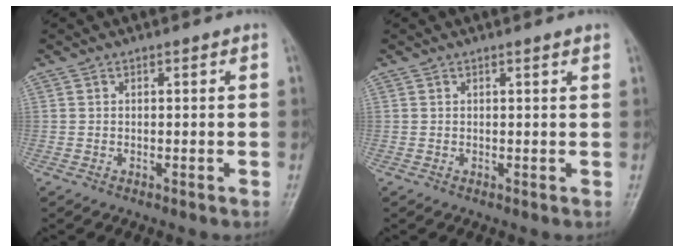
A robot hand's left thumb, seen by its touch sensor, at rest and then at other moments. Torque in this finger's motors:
{"motor_torque": [-0.24, -0.10, 0.13, 0.12, 0.05]}